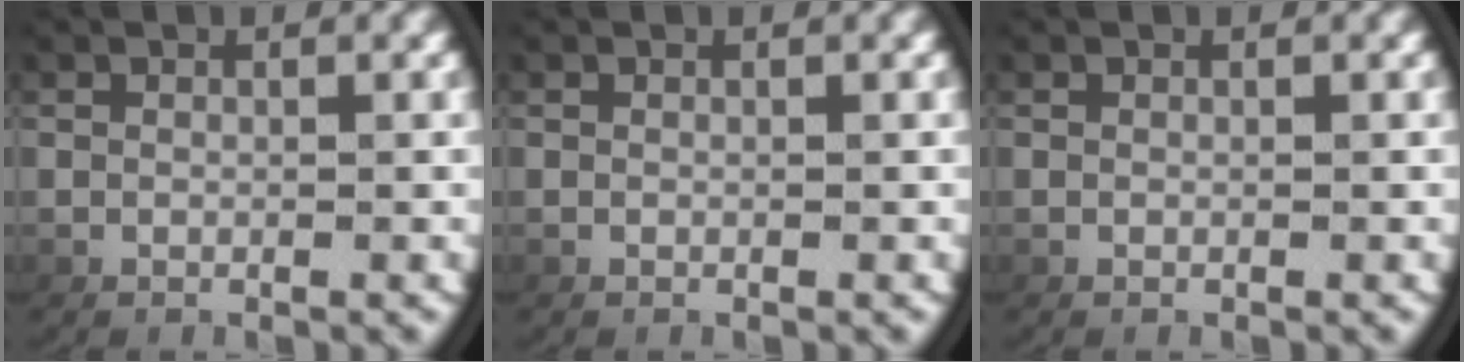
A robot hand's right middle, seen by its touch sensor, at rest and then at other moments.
{"total": 0.0}
{"total": 0.0}